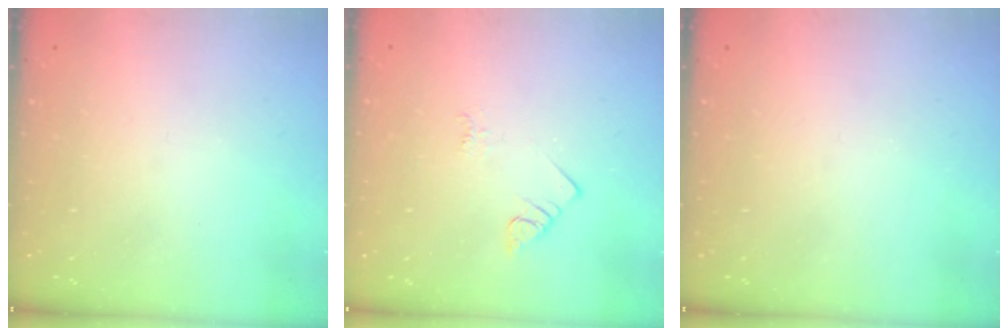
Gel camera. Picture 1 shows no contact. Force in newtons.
{"total": 2.3, "press": 2.3, "slide": 0.4}
{"total": 0.0}